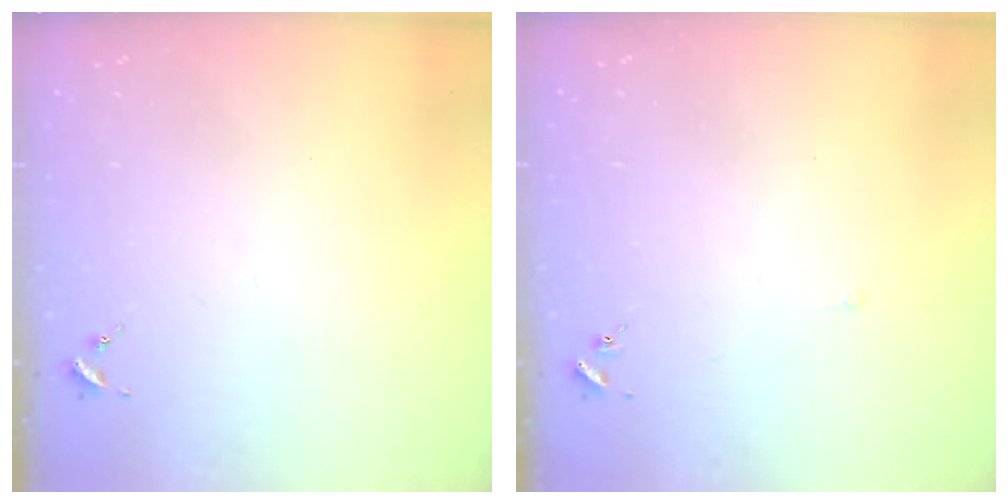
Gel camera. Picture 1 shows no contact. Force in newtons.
{"total": 2.4, "press": 2.4, "slide": 0.3}